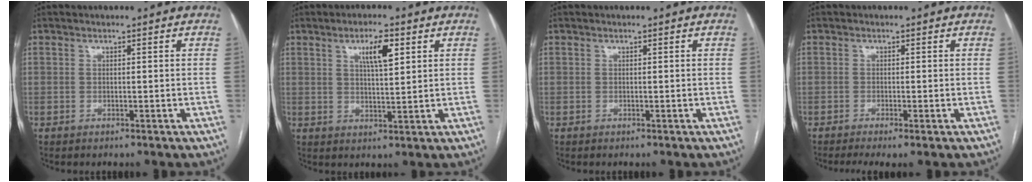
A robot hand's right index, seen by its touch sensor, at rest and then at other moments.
{"total": 5.4, "force": [2.5, 1.1, 4.7], "torque": [-0.081, 0.002, 0.043]}
{"total": 0.0}
{"total": 3.3, "force": [-2.2, 0.2, 2.5], "torque": [-0.038, -0.009, -0.035]}